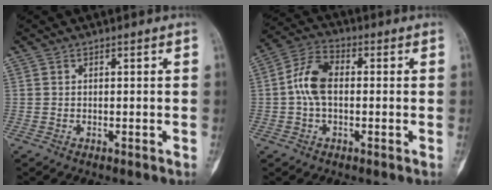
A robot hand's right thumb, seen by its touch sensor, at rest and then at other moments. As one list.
[{"total": 7.9, "force": [-0.1, 4.8, 6.3], "torque": [-0.125, 0.024, -0.011]}]